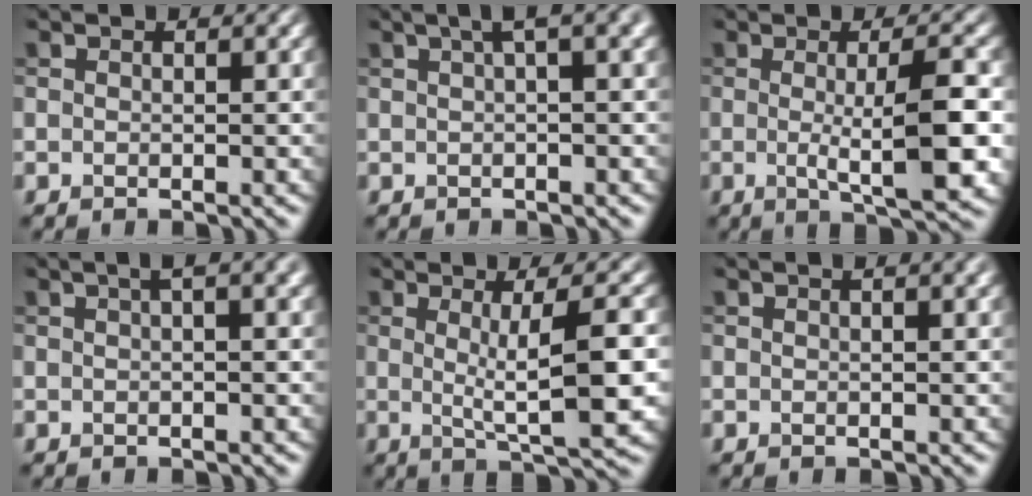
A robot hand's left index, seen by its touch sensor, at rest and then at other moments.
{"total": 4.9, "force": [2.0, 1.4, 4.3], "torque": [-0.049, 0.022, 0.027]}
{"total": 6.8, "force": [-0.4, 1.3, 6.7], "torque": [-0.095, -0.007, -0.002]}
{"total": 4.0, "force": [1.7, 1.3, 3.4], "torque": [-0.034, 0.014, 0.013]}
{"total": 6.8, "force": [0.4, 1.4, 6.7], "torque": [-0.089, -0.001, 0.009]}
{"total": 2.3, "force": [1.2, 0.7, 1.8], "torque": [-0.014, 0.002, 0.009]}